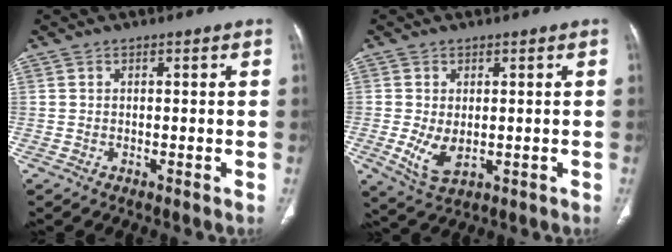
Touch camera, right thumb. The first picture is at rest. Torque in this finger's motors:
{"motor_torque": [-0.15, 0.17, 0.46, 0.45, 0.02]}